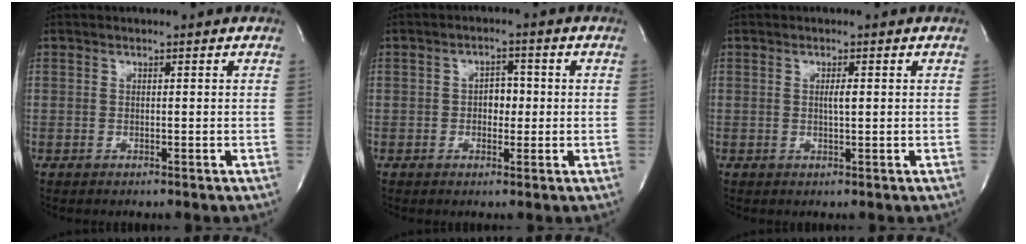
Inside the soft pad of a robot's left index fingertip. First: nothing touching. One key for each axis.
{"total": 3.2, "fx": -0.2, "fy": 2.0, "fz": 2.5, "tx": -0.034, "ty": 0.008, "tz": -0.002}
{"total": 1.5, "fx": 0.2, "fy": 0.1, "fz": 1.5, "tx": -0.029, "ty": 0.000, "tz": 0.005}